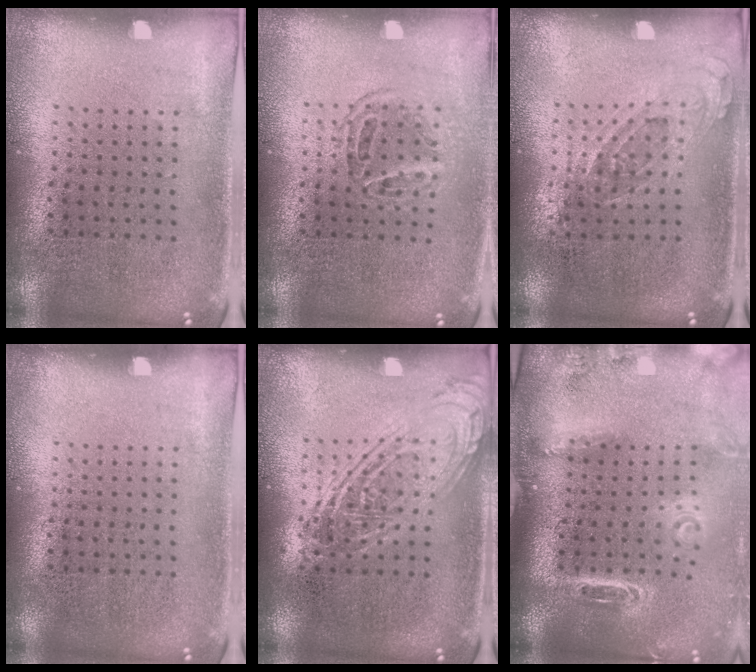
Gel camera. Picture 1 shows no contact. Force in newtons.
{"total": 1.2, "press": 1.0, "slide": 0.6}
{"total": 0.8, "press": 0.7, "slide": 0.4}
{"total": 0.0}
{"total": 2.4, "press": 2.4, "slide": 0.2}
{"total": 3.0, "press": 2.1, "slide": 2.1}